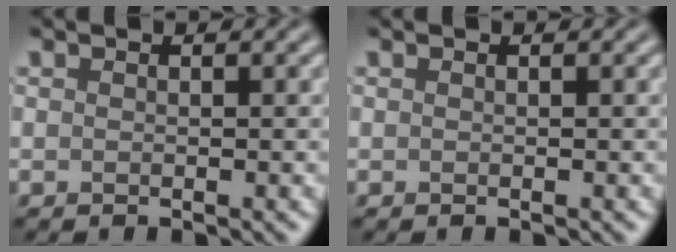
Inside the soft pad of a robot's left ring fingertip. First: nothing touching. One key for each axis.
{"total": 0.0}